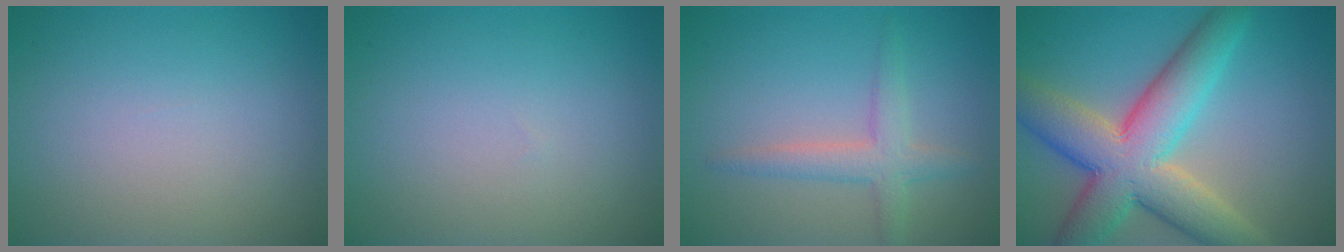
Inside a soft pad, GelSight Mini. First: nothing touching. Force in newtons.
{"total": 0.0}
{"total": 2.9, "press": 2.9, "slide": 0.2}
{"total": 10.5, "press": 10.5, "slide": 0.5}